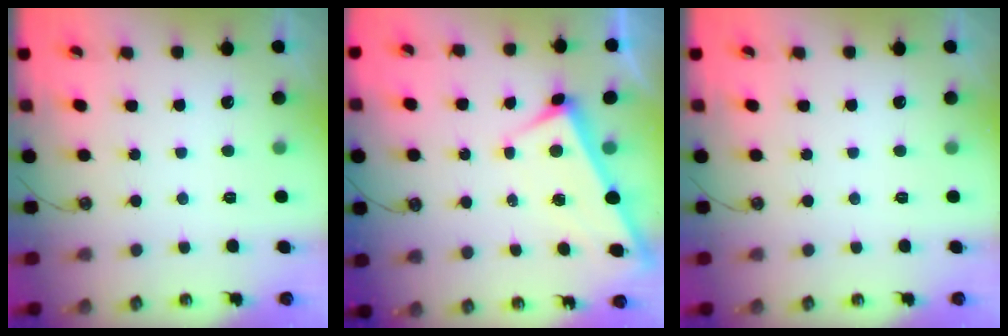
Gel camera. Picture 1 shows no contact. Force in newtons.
{"total": 3.1, "press": 3.1, "slide": 0.0}
{"total": 0.0}